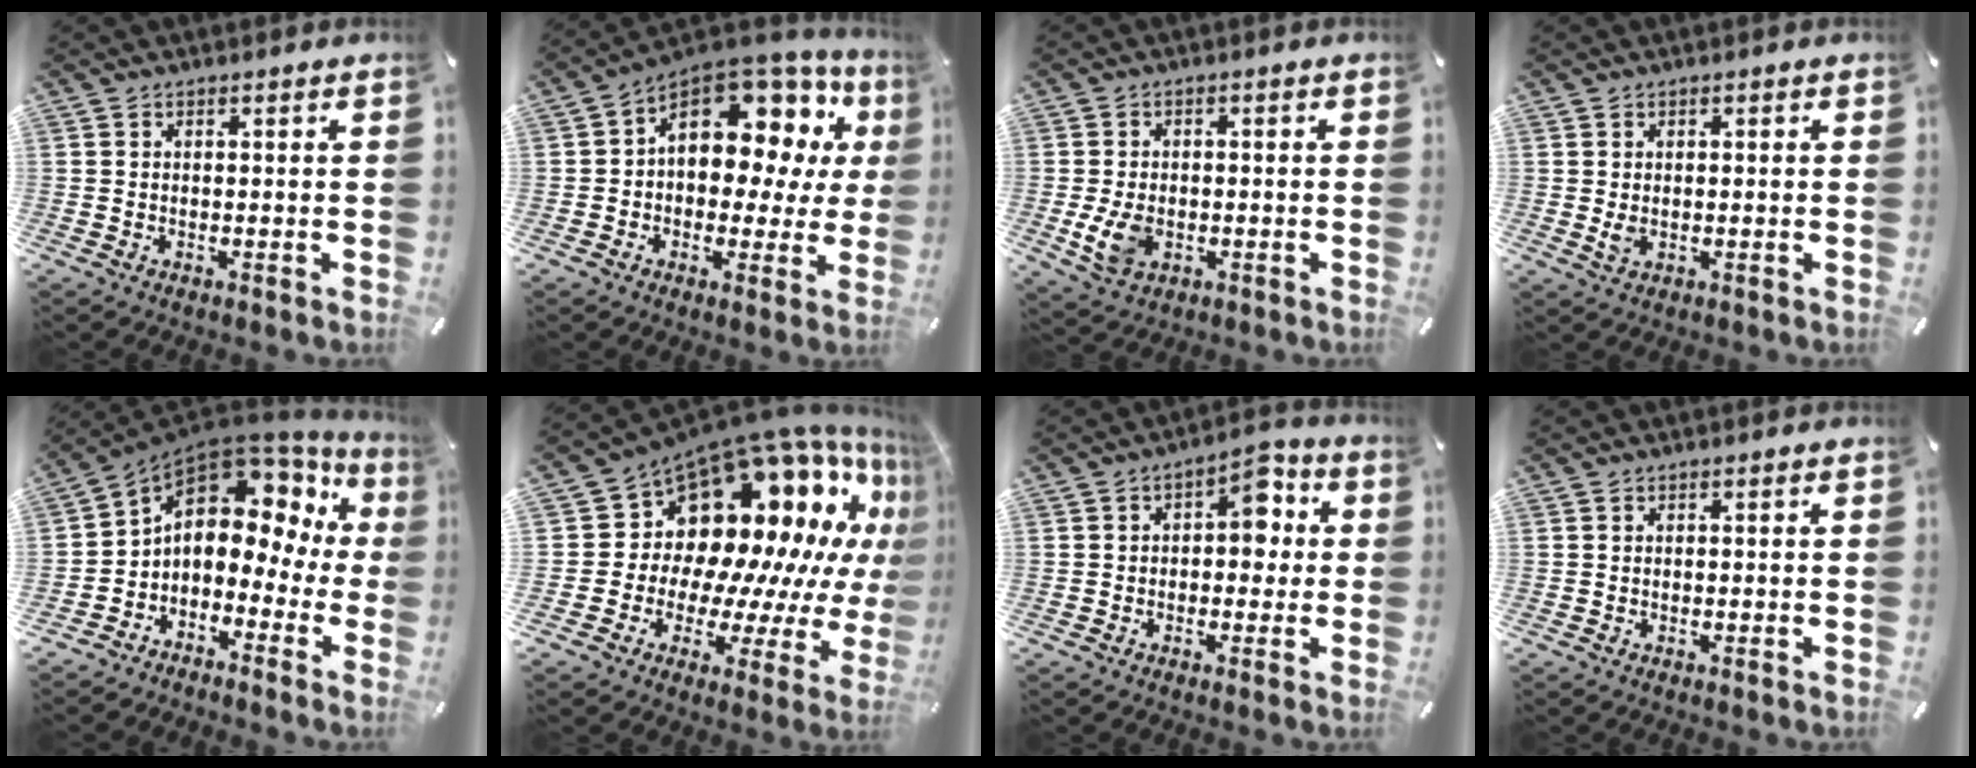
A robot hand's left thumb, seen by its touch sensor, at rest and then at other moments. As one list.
[{"total": 13.5, "force": [5.6, 9.0, 8.4], "torque": [-0.117, -0.046, 0.098]}, {"total": 6.1, "force": [-1.4, 4.3, 4.1], "torque": [-0.093, -0.004, -0.027]}, {"total": 2.0, "force": [0.0, 1.5, 1.3], "torque": [-0.024, -0.003, -0.004]}, {"total": 9.2, "force": [2.7, 6.6, 5.7], "torque": [-0.106, -0.034, 0.042]}, {"total": 19.1, "force": [10.8, 12.5, 9.5], "torque": [-0.126, -0.140, 0.217]}, {"total": 7.2, "force": [1.0, 4.4, 5.6], "torque": [-0.060, -0.003, 0.007]}, {"total": 0.0}]